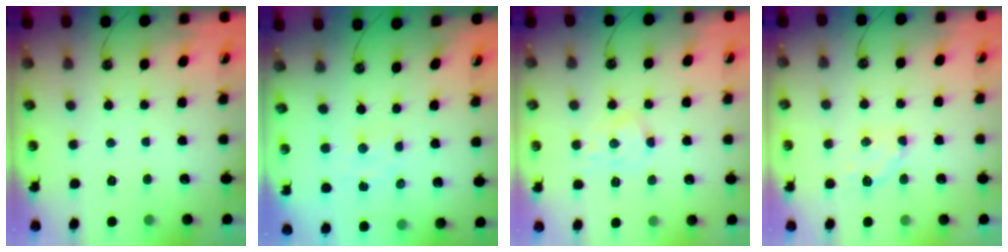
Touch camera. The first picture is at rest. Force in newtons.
{"total": 2.3, "press": 2.3, "slide": 0.3}
{"total": 5.9, "press": 5.8, "slide": 0.9}
{"total": 5.5, "press": 5.4, "slide": 1.3}